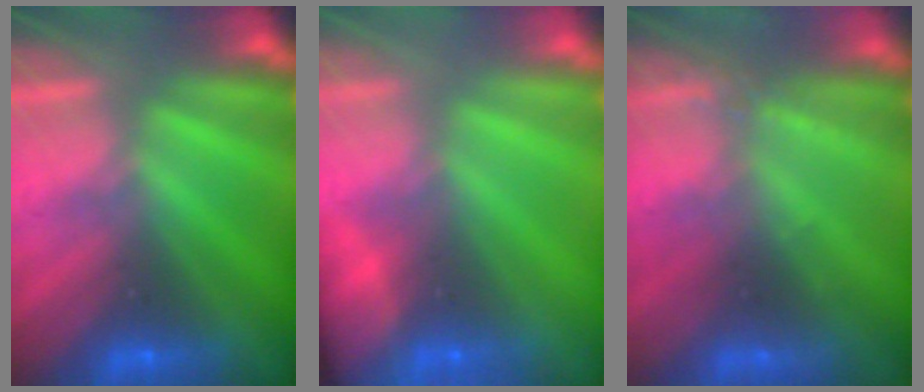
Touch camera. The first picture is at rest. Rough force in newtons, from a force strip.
{"total": 8.7}
{"total": 2.0}